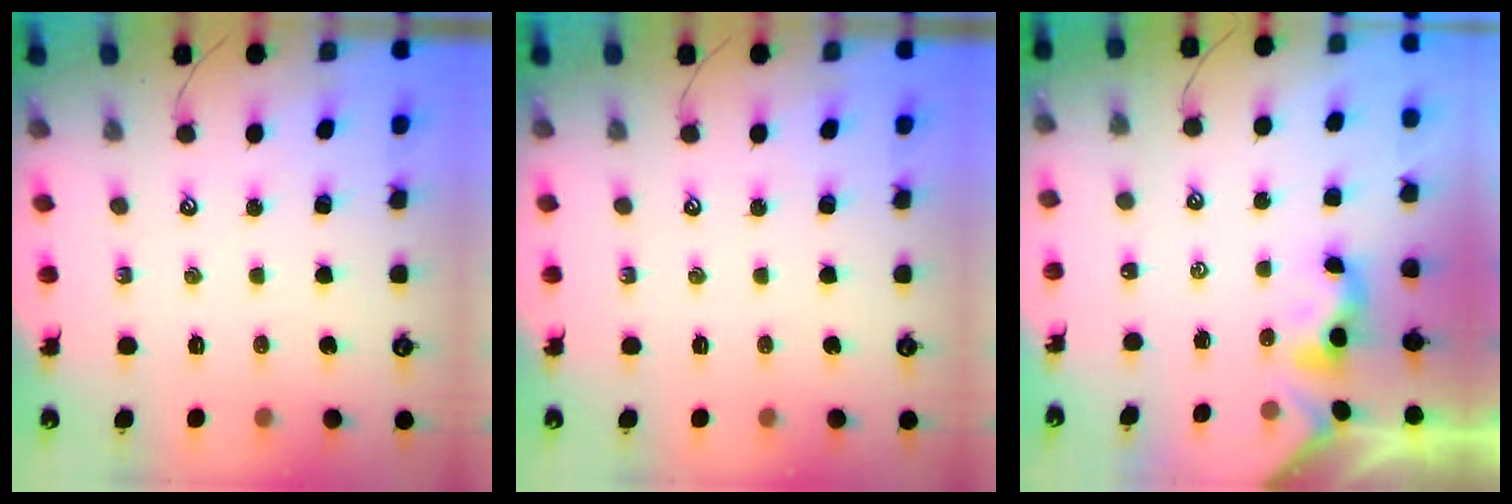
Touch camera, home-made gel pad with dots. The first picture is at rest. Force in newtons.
{"total": 0.0}
{"total": 1.1, "press": 1.0, "slide": 0.3}